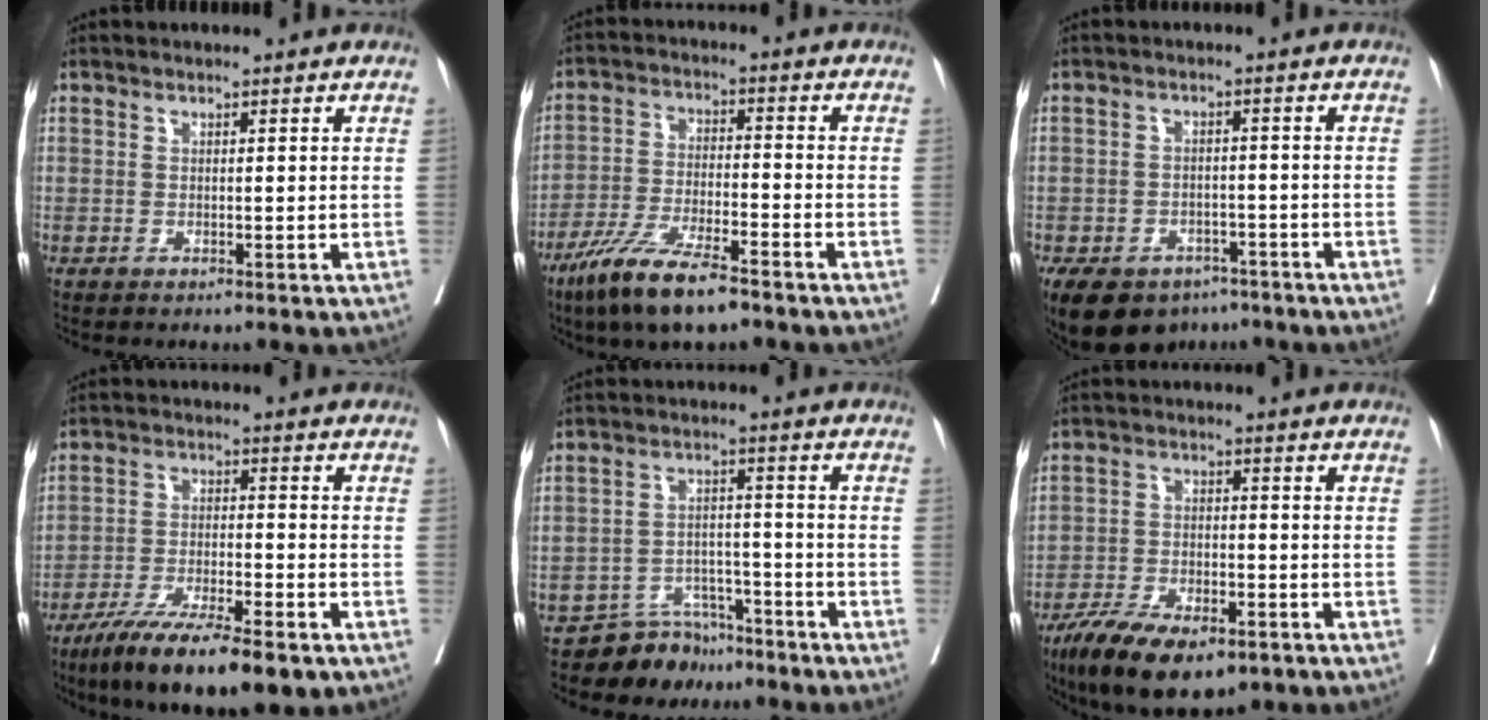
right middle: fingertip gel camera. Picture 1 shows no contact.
{"total": 11.2, "force": [-8.0, 1.9, 7.6], "torque": [-0.150, -0.025, -0.146]}
{"total": 13.9, "force": [-8.8, 9.2, 5.7], "torque": [-0.142, -0.007, -0.117]}
{"total": 14.1, "force": [-9.7, 2.6, 9.9], "torque": [-0.158, -0.031, -0.160]}
{"total": 6.0, "force": [-5.3, 2.8, -0.2], "torque": [0.007, 0.018, -0.089]}
{"total": 12.4, "force": [-8.5, 4.7, 7.8], "torque": [-0.130, -0.012, -0.142]}